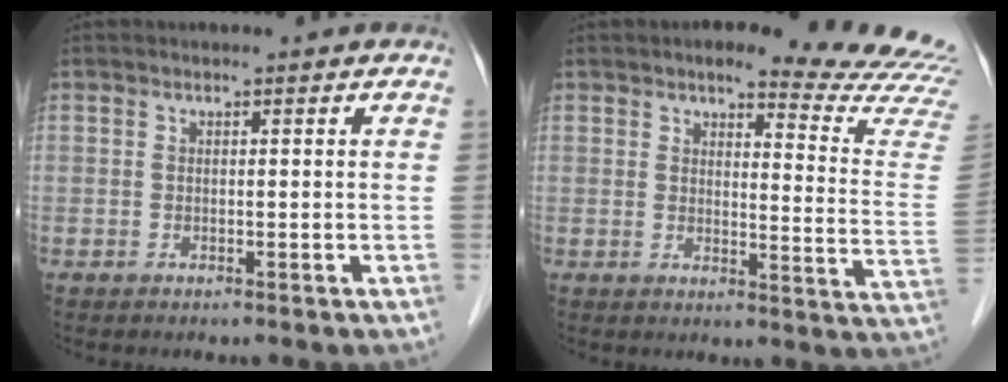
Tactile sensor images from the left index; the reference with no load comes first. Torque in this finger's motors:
{"motor_torque": [-0.10, -0.72, 0.16, 0.03]}